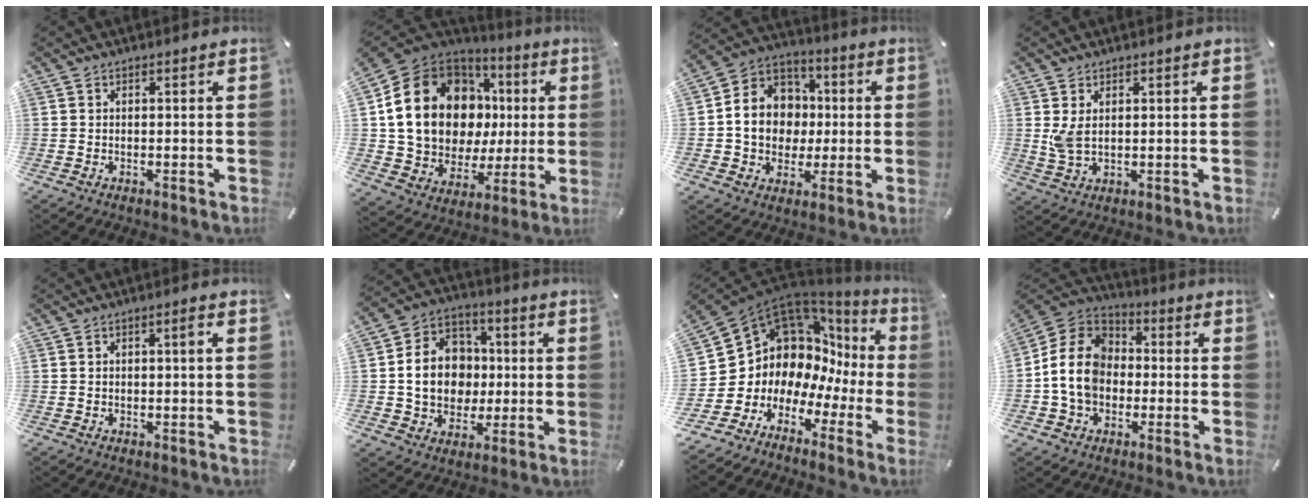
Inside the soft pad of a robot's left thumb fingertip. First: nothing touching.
{"total": 21.7, "force": [4.4, 17.0, 12.8], "torque": [-0.232, -0.022, 0.099]}
{"total": 12.9, "force": [-1.0, 11.6, 5.5], "torque": [-0.112, 0.017, -0.016]}
{"total": 4.6, "force": [1.3, 2.4, 3.7], "torque": [-0.080, -0.006, 0.019]}
{"total": 1.8, "force": [0.2, 0.5, 1.7], "torque": [-0.032, 0.005, 0.001]}
{"total": 14.2, "force": [-0.3, 12.3, 7.0], "torque": [-0.141, 0.016, 0.002]}
{"total": 9.4, "force": [4.8, 7.8, 2.0], "torque": [-0.062, -0.084, 0.101]}
{"total": 12.3, "force": [-1.9, 10.6, 5.9], "torque": [-0.146, 0.025, -0.037]}